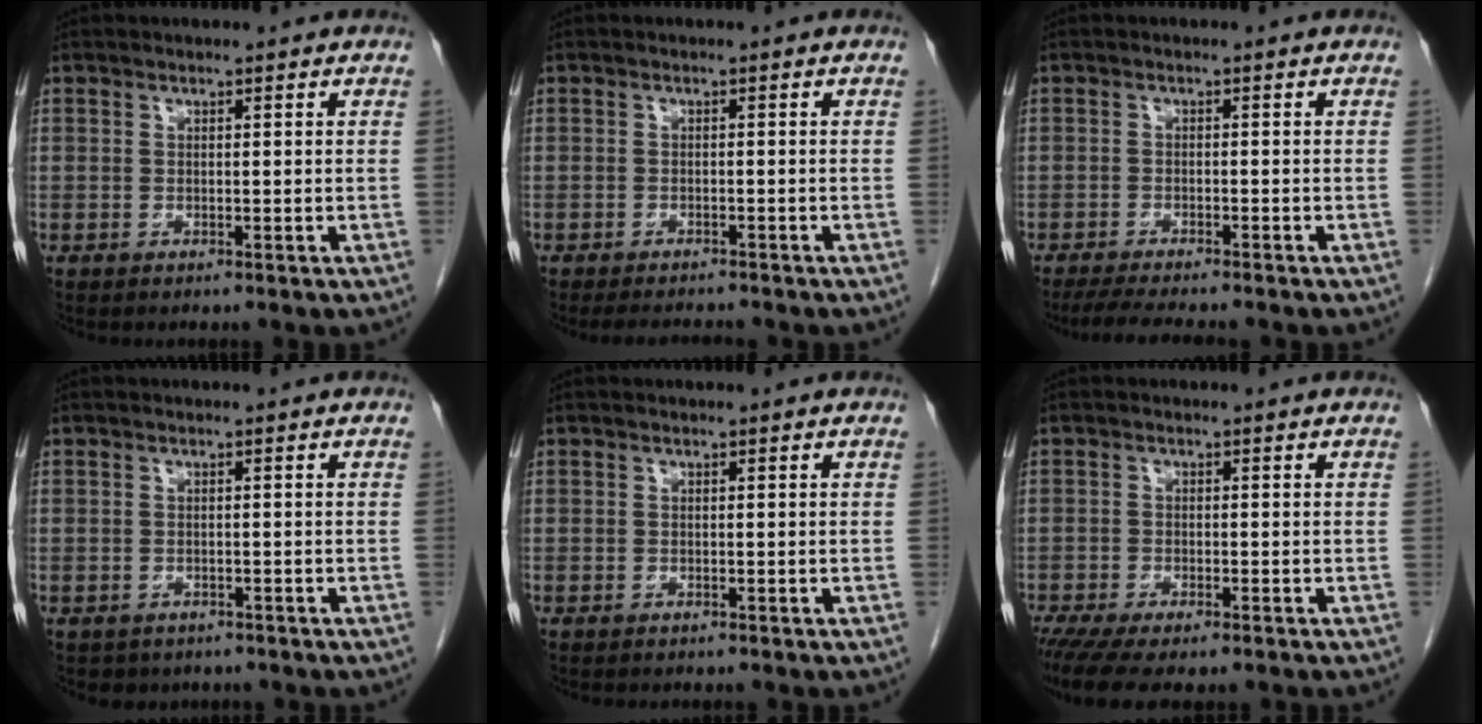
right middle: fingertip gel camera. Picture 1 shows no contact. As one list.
[{"total": 4.1, "force": [-3.8, 0.7, 1.2], "torque": [-0.014, -0.009, -0.056]}, {"total": 7.2, "force": [-6.2, 0.7, 3.5], "torque": [-0.052, -0.016, -0.098]}, {"total": 3.3, "force": [-2.6, 2.0, 0.3], "torque": [-0.009, 0.005, -0.033]}, {"total": 1.0, "force": [-0.9, 0.2, 0.4], "torque": [-0.012, -0.003, -0.012]}, {"total": 8.5, "force": [-6.7, 1.7, 4.8], "torque": [-0.069, -0.015, -0.105]}]